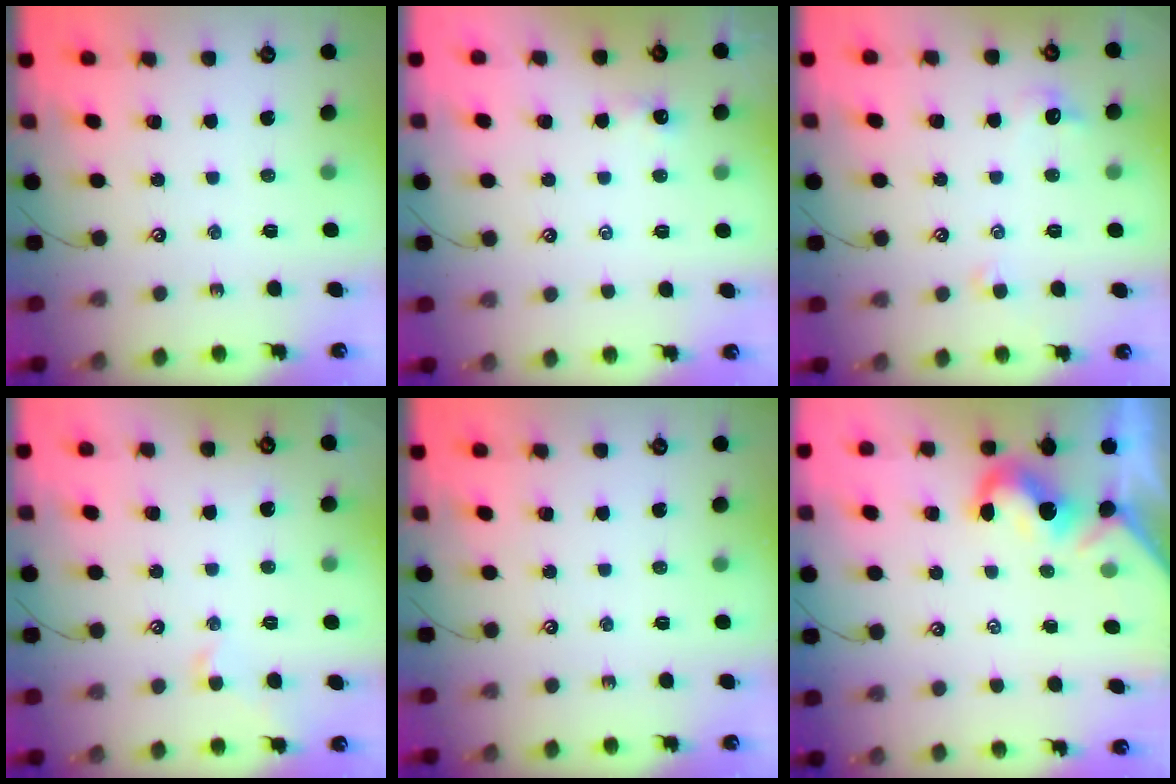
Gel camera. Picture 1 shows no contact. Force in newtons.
{"total": 1.6, "press": 1.6, "slide": 0.2}
{"total": 1.2, "press": 1.0, "slide": 0.6}
{"total": 0.5, "press": 0.1, "slide": 0.5}
{"total": 0.0}
{"total": 1.6, "press": 1.3, "slide": 0.8}